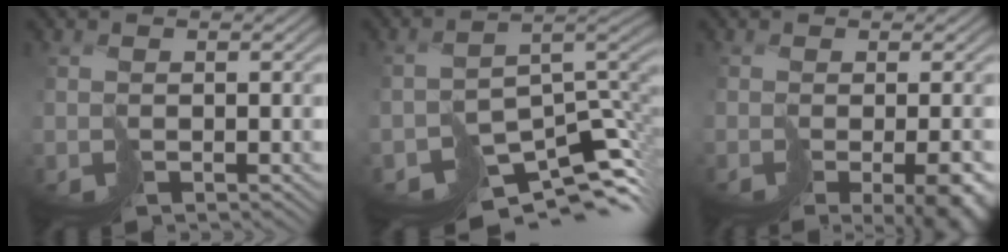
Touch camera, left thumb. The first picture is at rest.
{"total": 8.9, "force": [-6.1, 4.3, 4.8], "torque": [-0.086, -0.033, -0.070]}
{"total": 9.0, "force": [-4.4, 3.4, 7.1], "torque": [-0.092, -0.031, -0.019]}